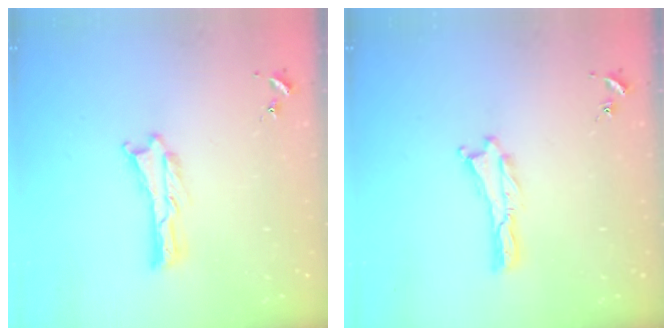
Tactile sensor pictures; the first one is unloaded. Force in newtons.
{"total": 0.0}